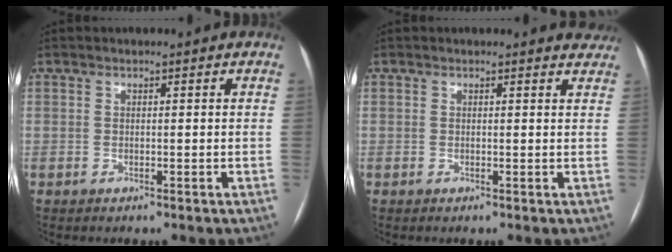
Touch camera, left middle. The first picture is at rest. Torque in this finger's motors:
{"motor_torque": [0.00, 0.00, 0.00, -0.01]}